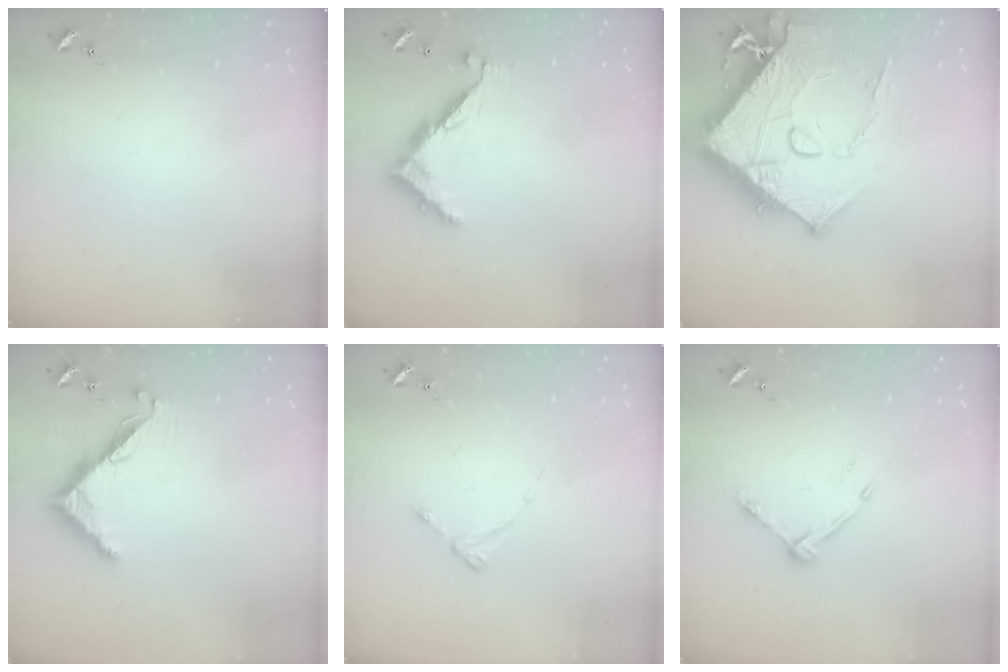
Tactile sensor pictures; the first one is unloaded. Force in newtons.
{"total": 9.2, "press": 9.2, "slide": 0.6}
{"total": 19.8, "press": 19.7, "slide": 2.0}
{"total": 8.7, "press": 8.7, "slide": 0.6}
{"total": 2.4, "press": 2.4, "slide": 0.3}
{"total": 8.7, "press": 8.7, "slide": 0.5}